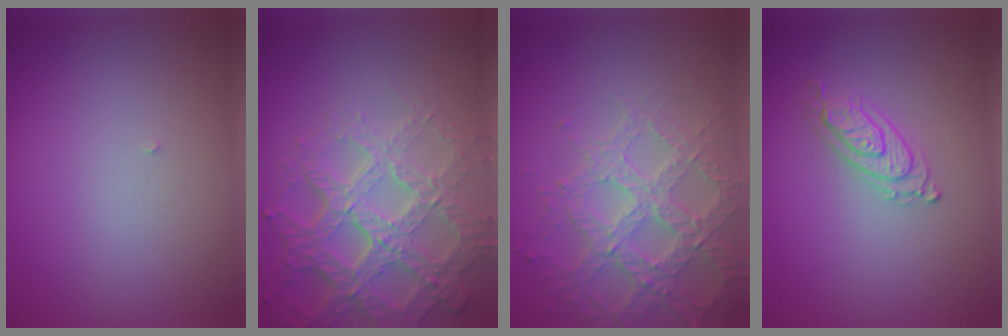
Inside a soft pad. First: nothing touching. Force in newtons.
{"total": 7.4, "press": 5.3, "slide": 5.2}
{"total": 5.1, "press": 4.4, "slide": 2.5}
{"total": 2.2, "press": 2.1, "slide": 0.6}